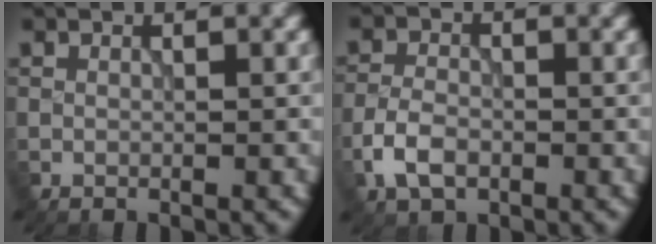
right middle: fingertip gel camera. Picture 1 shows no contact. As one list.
[{"total": 3.4, "force": [-1.6, 2.1, 2.0], "torque": [-0.044, -0.003, -0.037]}]